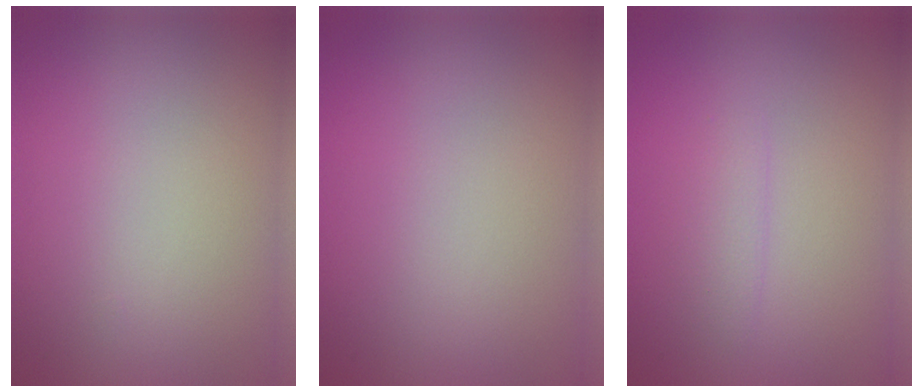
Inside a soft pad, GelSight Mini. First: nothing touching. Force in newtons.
{"total": 0.0}
{"total": 1.2, "press": 1.2, "slide": 0.1}